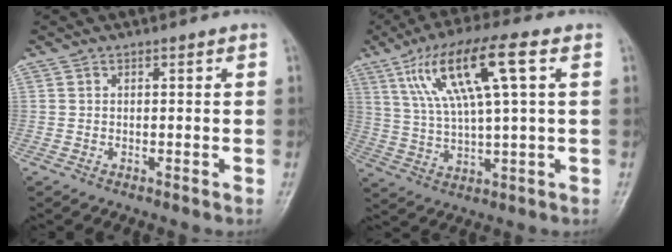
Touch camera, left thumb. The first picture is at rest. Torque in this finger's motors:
{"motor_torque": [0.77, 0.92, 1.39, -1.38, 0.40]}